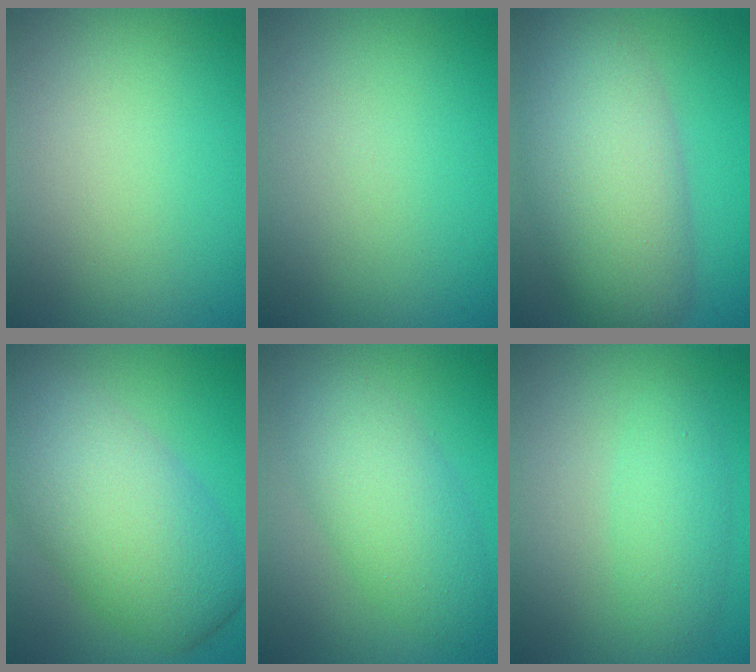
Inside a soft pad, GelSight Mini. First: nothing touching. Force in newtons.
{"total": 0.0}
{"total": 9.0, "press": 8.9, "slide": 0.5}
{"total": 9.7, "press": 9.7, "slide": 0.6}
{"total": 5.6, "press": 5.6, "slide": 0.1}
{"total": 2.7, "press": 2.7, "slide": 0.0}